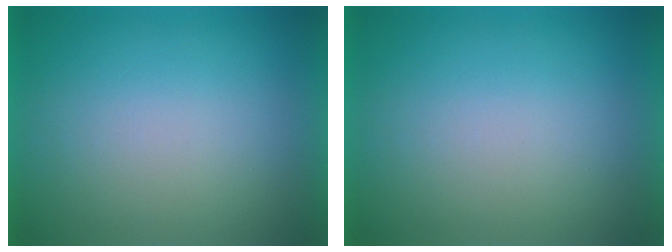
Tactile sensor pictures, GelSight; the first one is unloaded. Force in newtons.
{"total": 0.0}